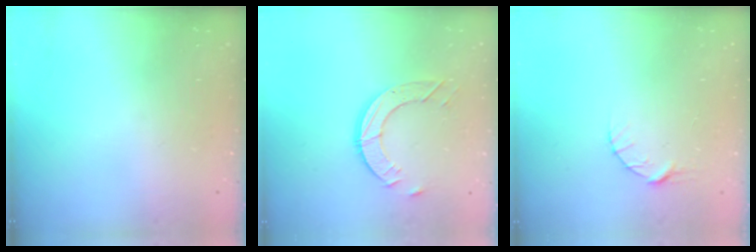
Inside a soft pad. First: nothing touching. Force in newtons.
{"total": 8.4, "press": 8.4, "slide": 0.5}
{"total": 5.0, "press": 4.9, "slide": 0.7}